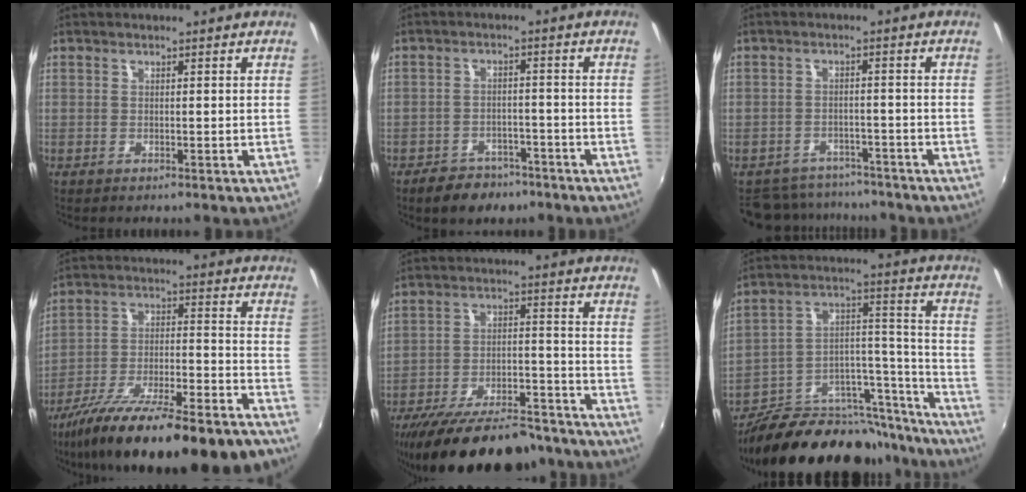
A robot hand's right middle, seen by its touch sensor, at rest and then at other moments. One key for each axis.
{"total": 7.7, "fx": -5.7, "fy": 4.5, "fz": 2.7, "tx": -0.071, "ty": 0.009, "tz": -0.076}
{"total": 9.9, "fx": -8.8, "fy": 4.2, "fz": 2.0, "tx": -0.056, "ty": 0.003, "tz": -0.124}
{"total": 25.9, "fx": -20.0, "fy": 5.0, "fz": 15.8, "tx": -0.271, "ty": -0.066, "tz": -0.303}
{"total": 24.7, "fx": -20.9, "fy": 7.6, "fz": 10.9, "tx": -0.204, "ty": -0.013, "tz": -0.291}
{"total": 29.4, "fx": -24.2, "fy": 10.8, "fz": 12.7, "tx": -0.182, "ty": 0.046, "tz": -0.344}